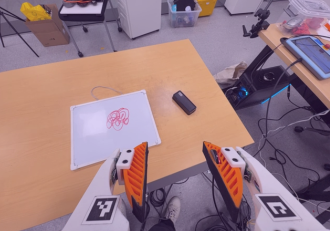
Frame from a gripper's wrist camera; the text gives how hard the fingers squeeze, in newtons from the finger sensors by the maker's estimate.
{"total": 0.0}